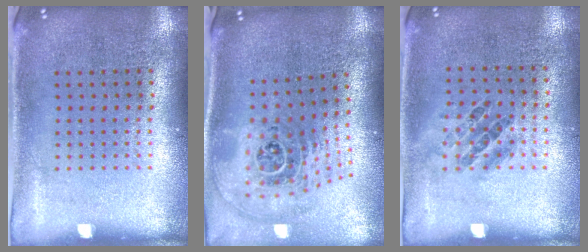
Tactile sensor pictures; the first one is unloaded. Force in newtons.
{"total": 2.9, "press": 2.0, "slide": 2.1}
{"total": 0.9, "press": 0.6, "slide": 0.7}